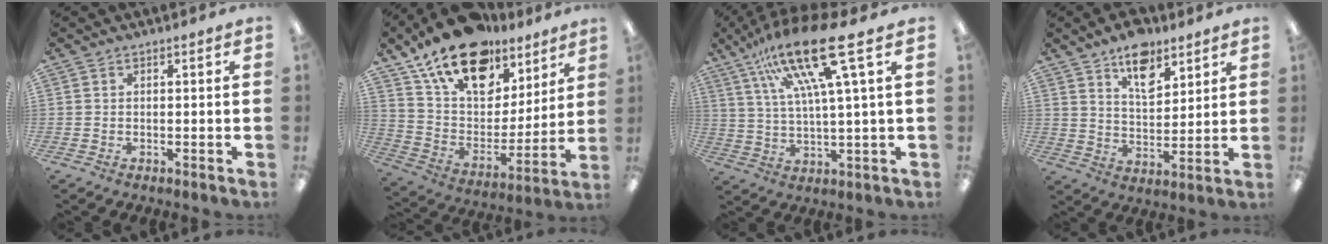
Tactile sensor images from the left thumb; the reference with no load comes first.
{"total": 20.6, "force": [14.7, 11.0, 9.3], "torque": [-0.166, -0.092, 0.267]}
{"total": 19.4, "force": [10.9, 3.2, 15.8], "torque": [-0.297, -0.044, 0.166]}
{"total": 10.7, "force": [7.5, 5.7, 5.1], "torque": [-0.066, -0.041, 0.133]}